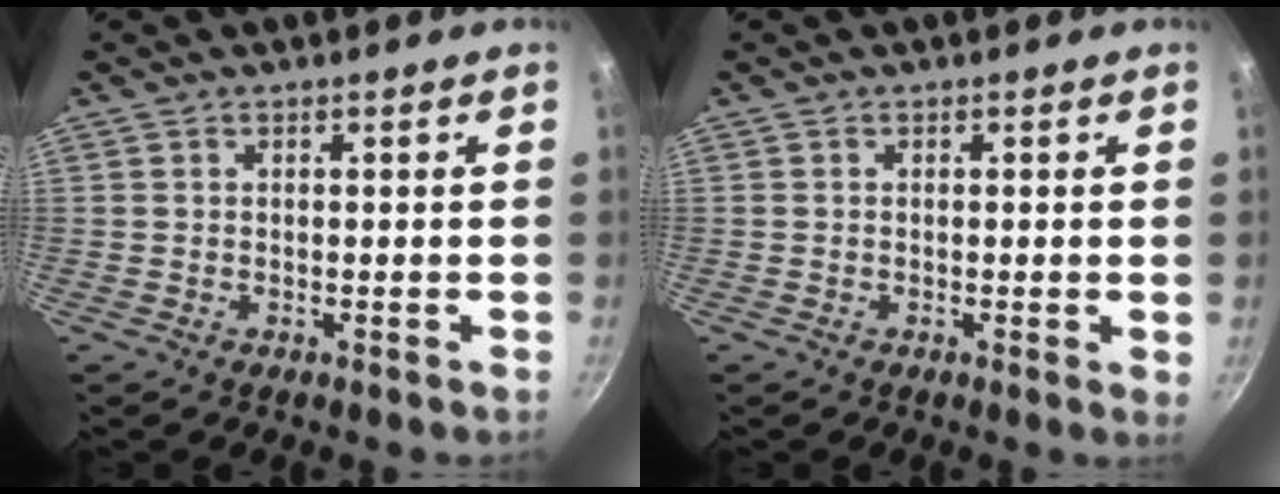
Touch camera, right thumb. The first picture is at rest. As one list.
[{"total": 1.2, "force": [0.0, 0.3, 1.2], "torque": [-0.016, -0.003, -0.003]}]